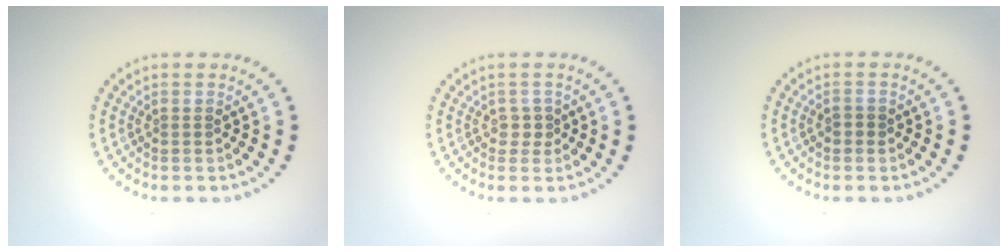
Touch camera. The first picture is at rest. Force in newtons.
{"total": 1.1, "press": 1.0, "slide": 0.6}
{"total": 0.9, "press": 0.9, "slide": 0.1}